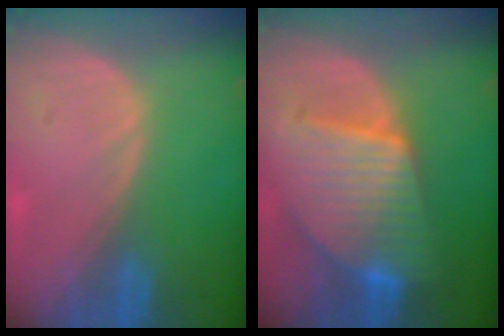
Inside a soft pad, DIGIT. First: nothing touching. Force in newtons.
{"total": 10.1, "press": 10.1, "slide": 0.8}